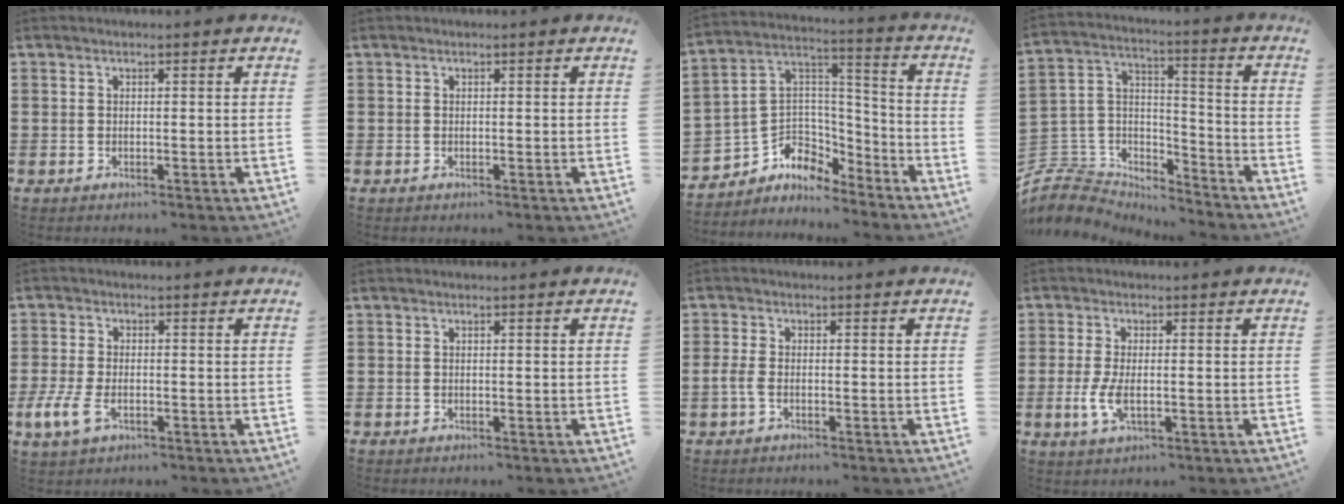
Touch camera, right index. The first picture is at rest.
{"total": 0.0}
{"total": 5.7, "force": [-3.0, 4.8, 0.7], "torque": [-0.043, -0.011, -0.060]}
{"total": 7.5, "force": [-6.4, 3.8, 1.0], "torque": [-0.050, -0.001, -0.127]}
{"total": 4.5, "force": [-1.6, 2.4, 3.5], "torque": [-0.094, -0.011, -0.036]}
{"total": 0.0}
{"total": 1.9, "force": [-1.0, 0.6, 1.6], "torque": [-0.045, -0.007, -0.022]}
{"total": 4.0, "force": [-0.6, 1.6, 3.6], "torque": [-0.089, -0.009, -0.017]}